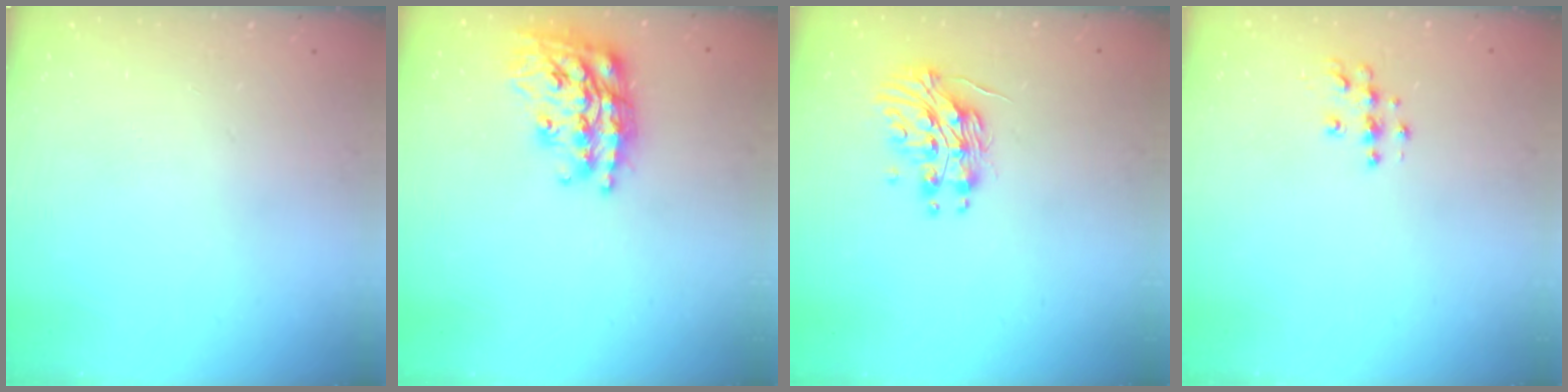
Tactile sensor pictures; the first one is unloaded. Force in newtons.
{"total": 22.0, "press": 21.9, "slide": 1.4}
{"total": 13.2, "press": 13.2, "slide": 0.8}
{"total": 5.8, "press": 5.8, "slide": 0.2}